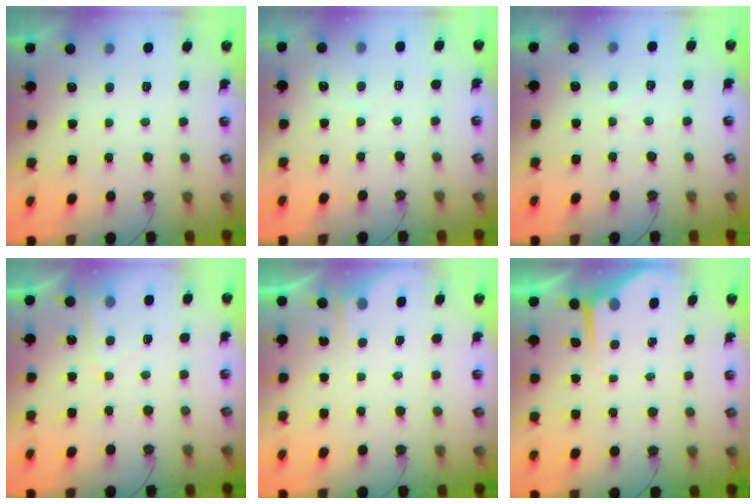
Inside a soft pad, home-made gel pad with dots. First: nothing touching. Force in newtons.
{"total": 2.1, "press": 2.0, "slide": 0.4}
{"total": 5.9, "press": 5.9, "slide": 0.6}
{"total": 6.3, "press": 6.3, "slide": 0.7}
{"total": 3.0, "press": 2.9, "slide": 0.5}
{"total": 4.2, "press": 4.2, "slide": 0.5}